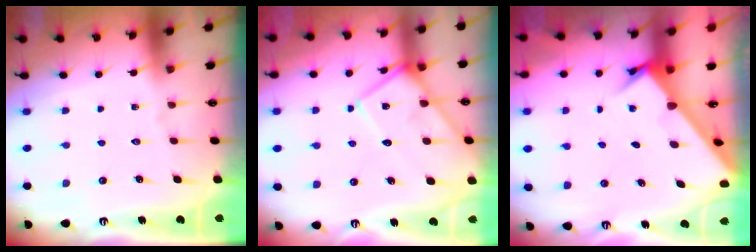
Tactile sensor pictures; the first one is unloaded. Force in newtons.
{"total": 10.3, "press": 10.2, "slide": 0.9}
{"total": 2.2, "press": 2.2, "slide": 0.2}